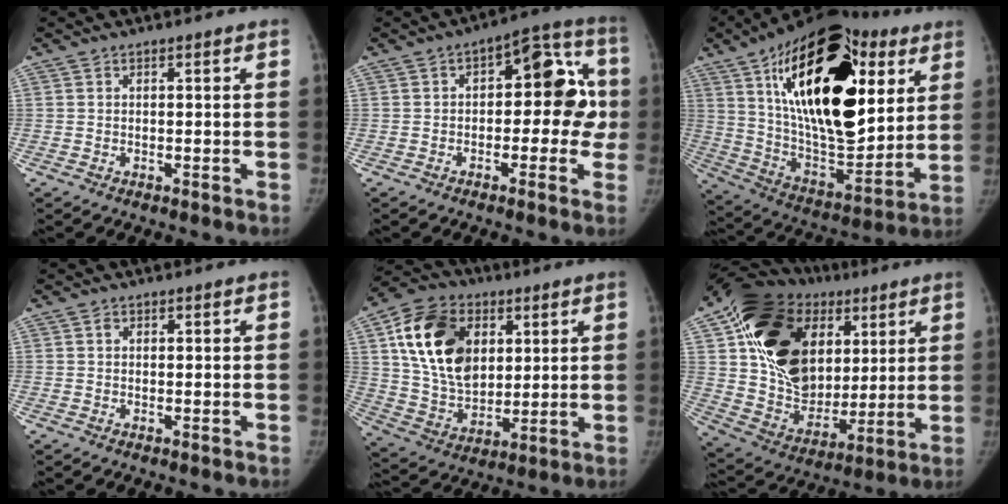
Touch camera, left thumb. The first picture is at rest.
{"total": 14.2, "force": [-0.3, 7.9, 11.8], "torque": [-0.091, 0.047, -0.016]}
{"total": 36.1, "force": [12.2, 18.0, 28.8], "torque": [-0.445, -0.011, 0.201]}
{"total": 1.3, "force": [0.2, 1.0, 0.7], "torque": [-0.004, 0.003, 0.000]}
{"total": 20.0, "force": [5.7, 14.2, 12.9], "torque": [-0.211, -0.014, 0.107]}
{"total": 29.8, "force": [9.3, 21.1, 18.9], "torque": [-0.316, 0.011, 0.167]}